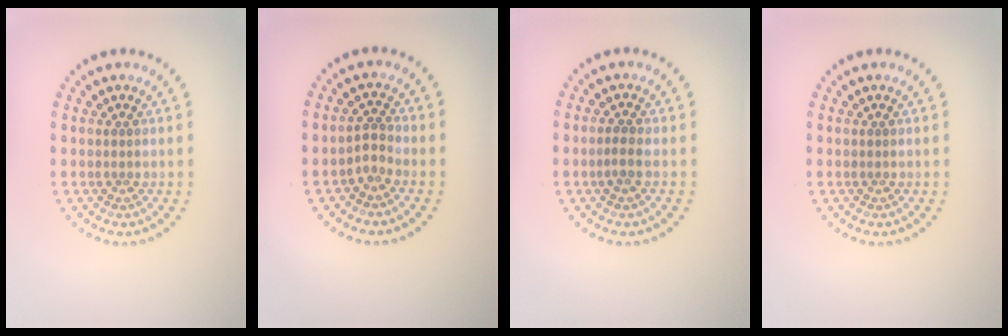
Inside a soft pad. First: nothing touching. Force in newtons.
{"total": 1.6, "press": 1.1, "slide": 1.1}
{"total": 0.8, "press": 0.6, "slide": 0.6}
{"total": 0.0}